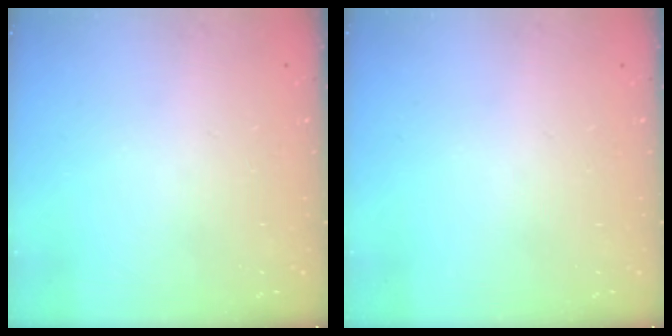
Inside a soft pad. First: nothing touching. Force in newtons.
{"total": 0.0}